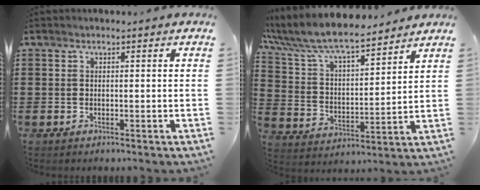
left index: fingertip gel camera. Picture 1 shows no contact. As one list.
[{"total": 8.7, "force": [7.8, 1.7, 3.6], "torque": [-0.103, -0.042, 0.133]}]